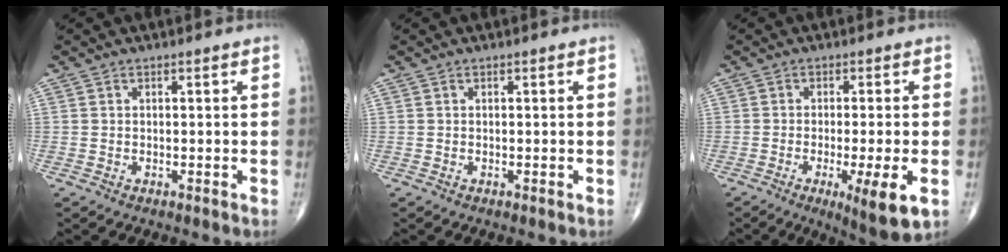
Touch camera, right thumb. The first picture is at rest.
{"total": 0.0}
{"total": 9.0, "force": [-3.0, 1.3, 8.4], "torque": [-0.130, -0.013, -0.042]}